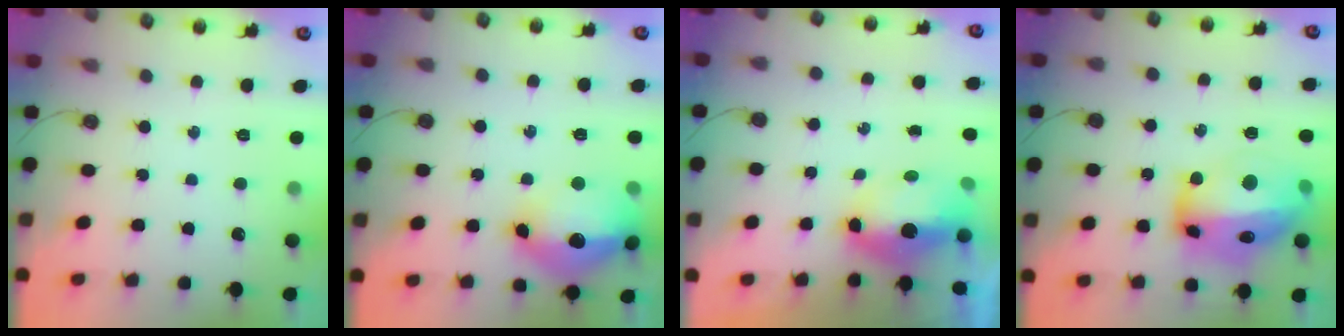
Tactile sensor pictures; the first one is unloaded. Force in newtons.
{"total": 18.2, "press": 18.1, "slide": 1.8}
{"total": 7.8, "press": 7.7, "slide": 1.4}
{"total": 20.1, "press": 20.0, "slide": 2.2}